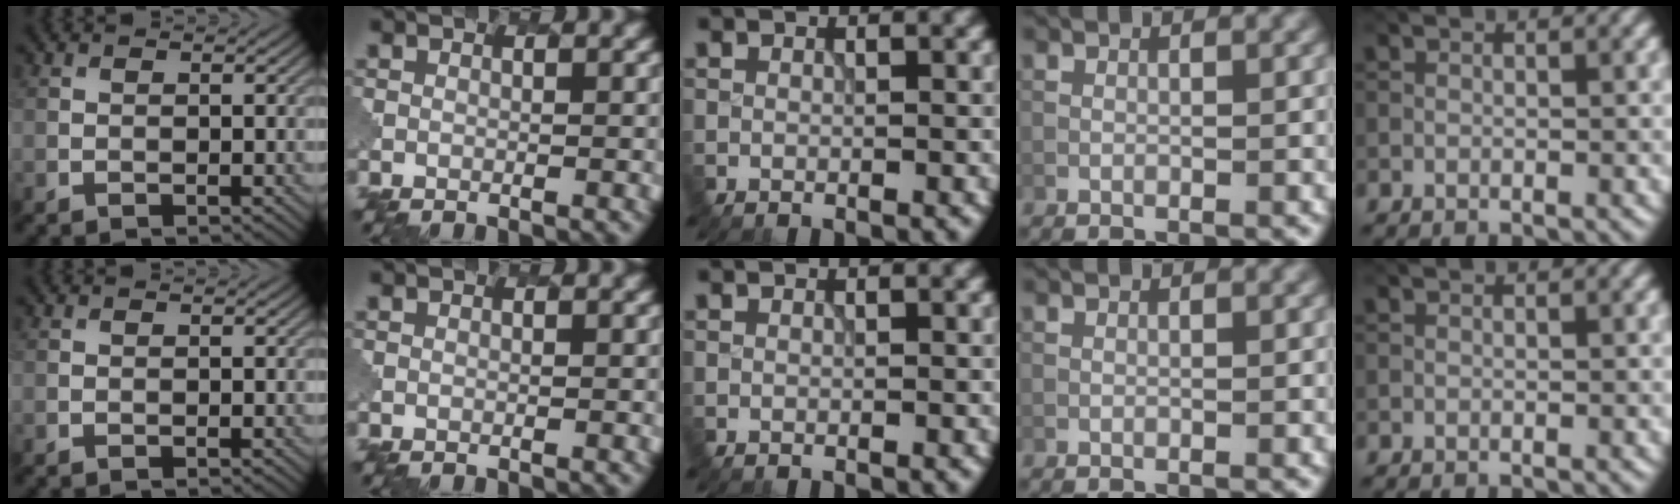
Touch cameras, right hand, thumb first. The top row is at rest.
{}